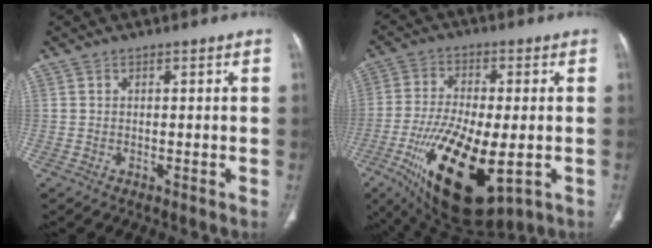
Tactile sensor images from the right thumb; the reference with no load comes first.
{"total": 21.0, "force": [-6.4, 8.4, 18.2], "torque": [-0.367, -0.021, -0.094]}